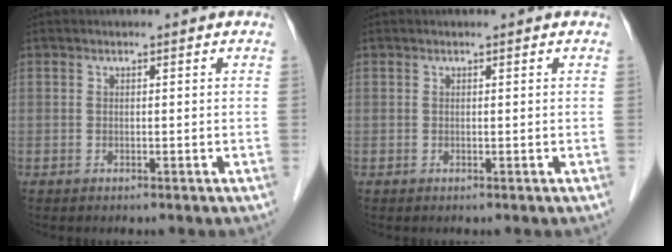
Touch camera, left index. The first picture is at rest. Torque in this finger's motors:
{"motor_torque": [-0.38, 0.03, -0.07, -0.01]}